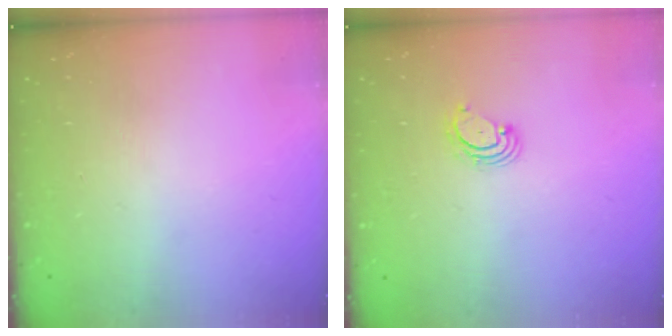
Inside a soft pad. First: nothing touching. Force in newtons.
{"total": 3.2, "press": 3.1, "slide": 0.4}